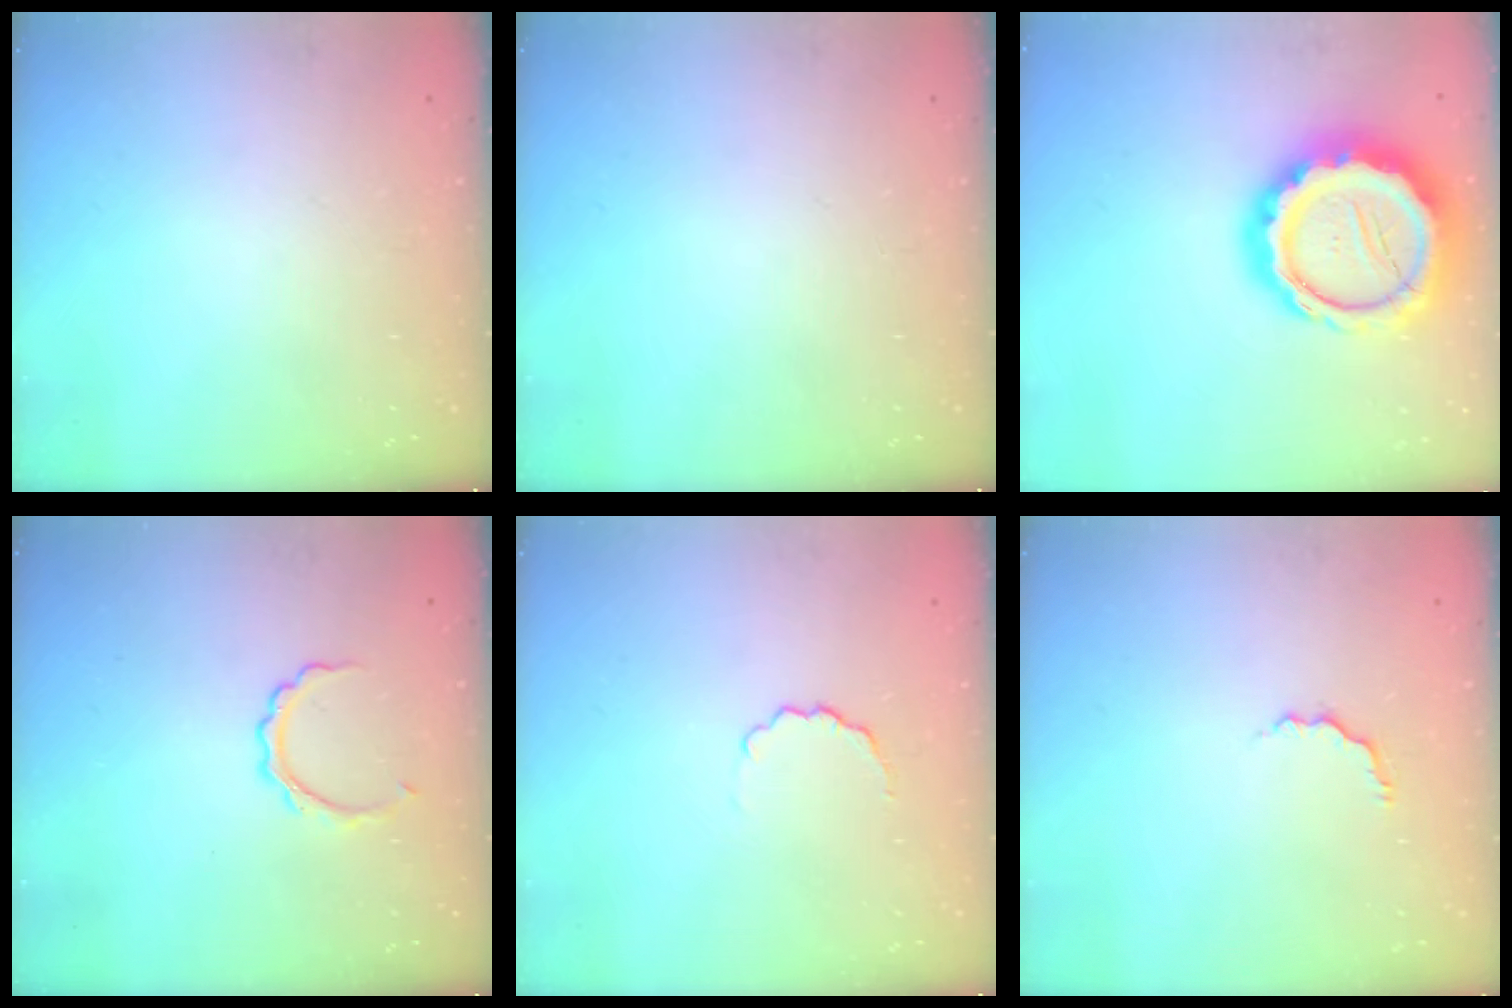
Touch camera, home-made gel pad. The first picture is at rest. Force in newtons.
{"total": 0.0}
{"total": 23.7, "press": 23.3, "slide": 4.5}
{"total": 4.9, "press": 4.9, "slide": 0.5}
{"total": 3.2, "press": 3.1, "slide": 1.0}
{"total": 3.1, "press": 3.0, "slide": 0.6}